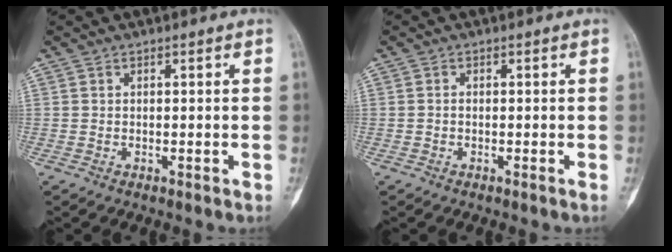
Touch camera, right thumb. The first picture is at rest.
{"total": 0.6, "force": [-0.3, 0.1, 0.5], "torque": [-0.012, -0.001, -0.008]}